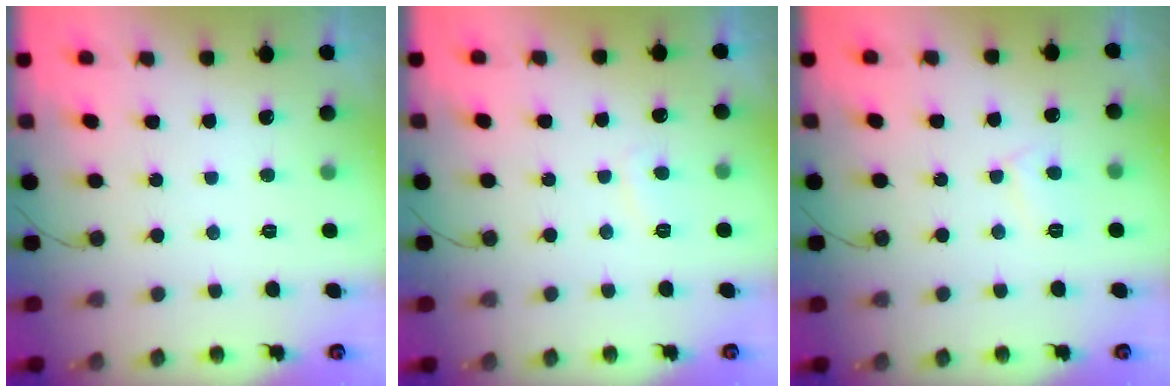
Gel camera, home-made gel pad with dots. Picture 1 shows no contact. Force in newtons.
{"total": 2.6, "press": 2.5, "slide": 0.6}
{"total": 4.2, "press": 4.1, "slide": 0.4}